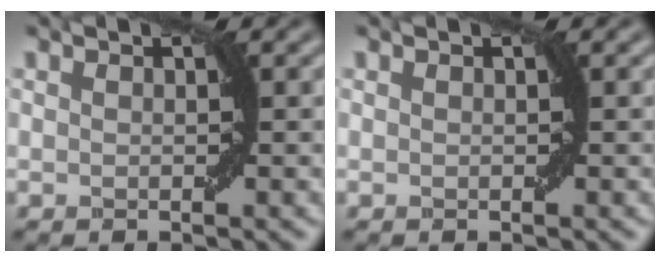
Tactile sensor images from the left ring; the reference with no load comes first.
{"total": 0.0}